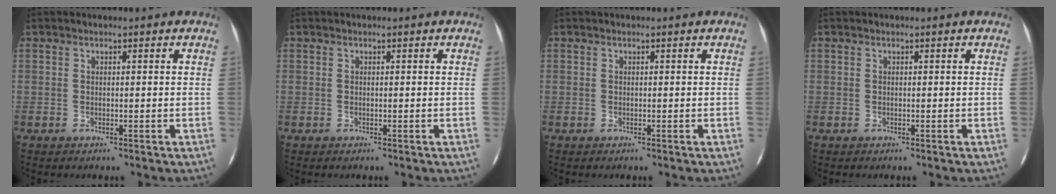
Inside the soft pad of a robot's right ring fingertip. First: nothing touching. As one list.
[{"total": 0.0}, {"total": 0.0}, {"total": 0.0}]